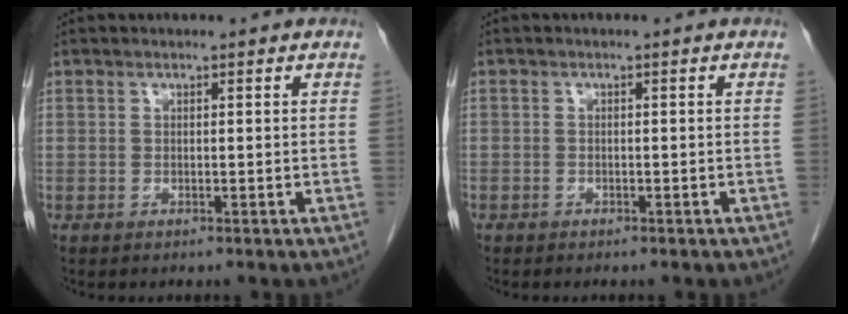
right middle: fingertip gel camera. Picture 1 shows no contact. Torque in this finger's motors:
{"motor_torque": [0.91, -1.10, -0.50, -0.21]}